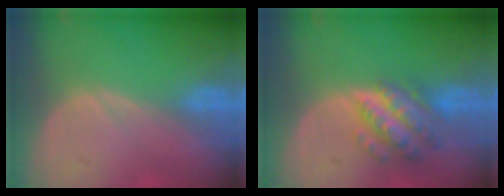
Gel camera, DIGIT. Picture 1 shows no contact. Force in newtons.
{"total": 7.5, "press": 7.5, "slide": 0.4}